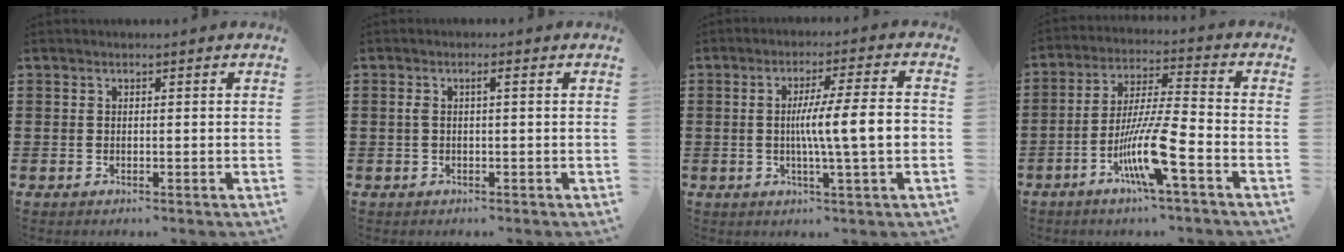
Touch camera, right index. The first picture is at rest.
{"total": 1.6, "force": [-0.1, 0.1, 1.6], "torque": [-0.030, 0.001, -0.004]}
{"total": 9.0, "force": [-0.5, 0.5, 9.0], "torque": [-0.149, -0.006, -0.014]}
{"total": 10.8, "force": [-5.0, 0.8, 9.5], "torque": [-0.194, -0.010, -0.096]}